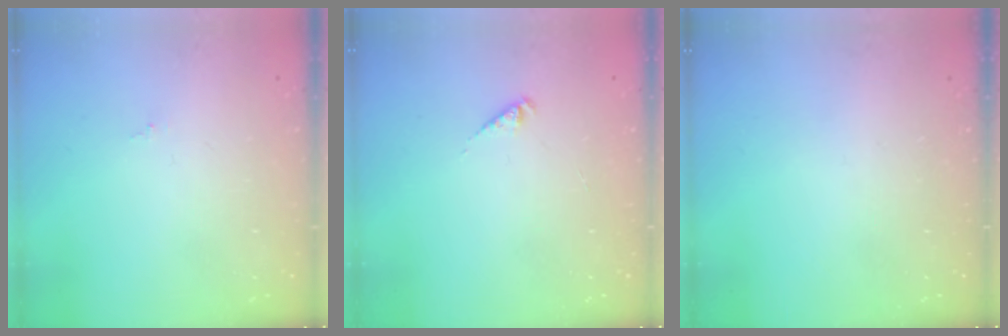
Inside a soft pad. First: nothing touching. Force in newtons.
{"total": 2.4, "press": 2.4, "slide": 0.4}
{"total": 0.0}